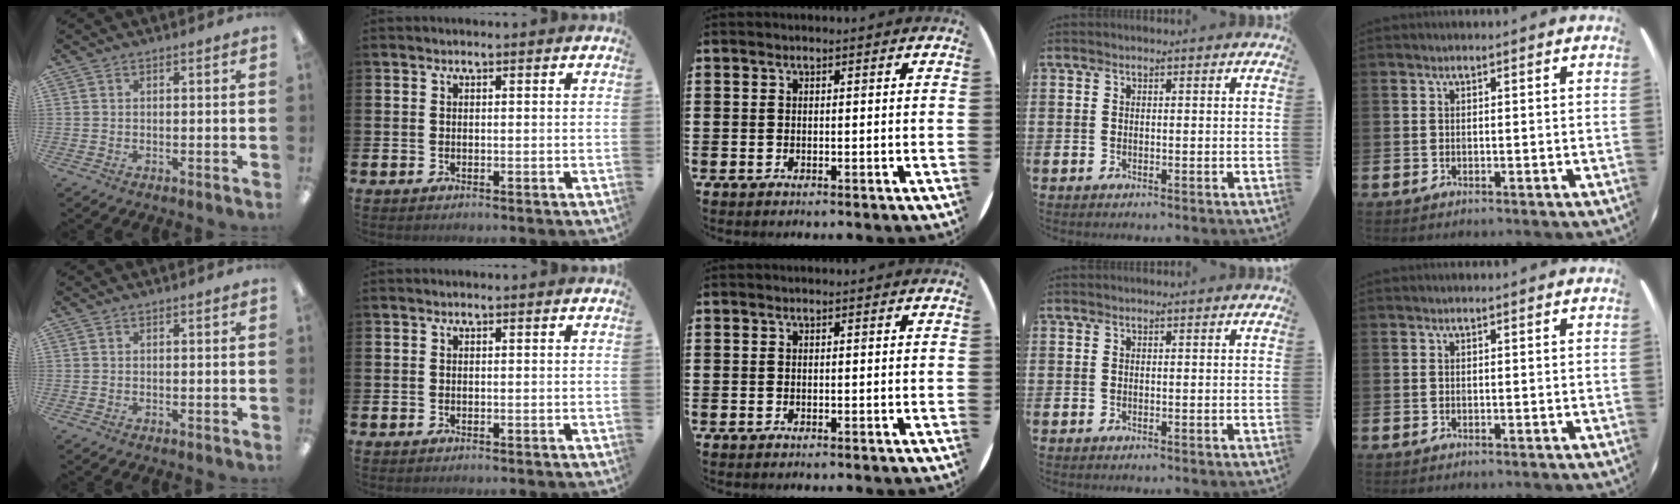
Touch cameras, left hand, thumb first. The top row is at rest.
{}